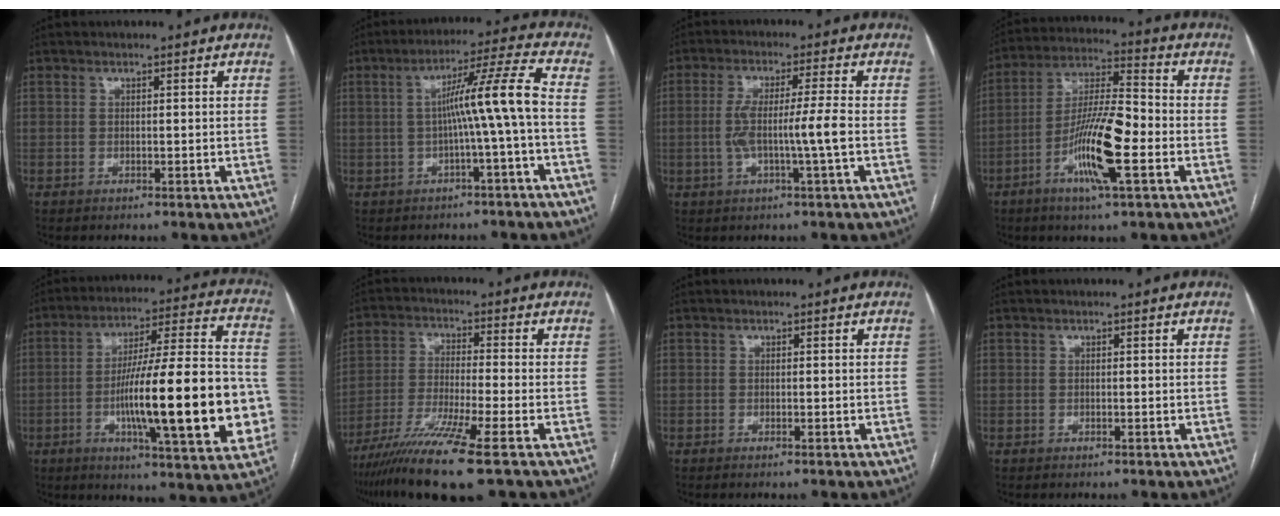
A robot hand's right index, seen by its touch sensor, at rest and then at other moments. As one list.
[{"total": 8.6, "force": [-1.0, -1.8, 8.3], "torque": [-0.131, 0.021, -0.011]}, {"total": 7.0, "force": [-1.2, -0.6, 6.8], "torque": [-0.134, 0.006, -0.019]}, {"total": 13.2, "force": [-4.5, 1.5, 12.3], "torque": [-0.232, -0.002, -0.084]}, {"total": 24.2, "force": [-5.0, 3.2, 23.4], "torque": [-0.318, 0.012, -0.072]}, {"total": 12.4, "force": [-8.2, -1.0, 9.2], "torque": [-0.180, -0.035, -0.147]}, {"total": 0.6, "force": [-0.4, -0.1, 0.4], "torque": [-0.006, -0.001, -0.008]}, {"total": 0.0}]